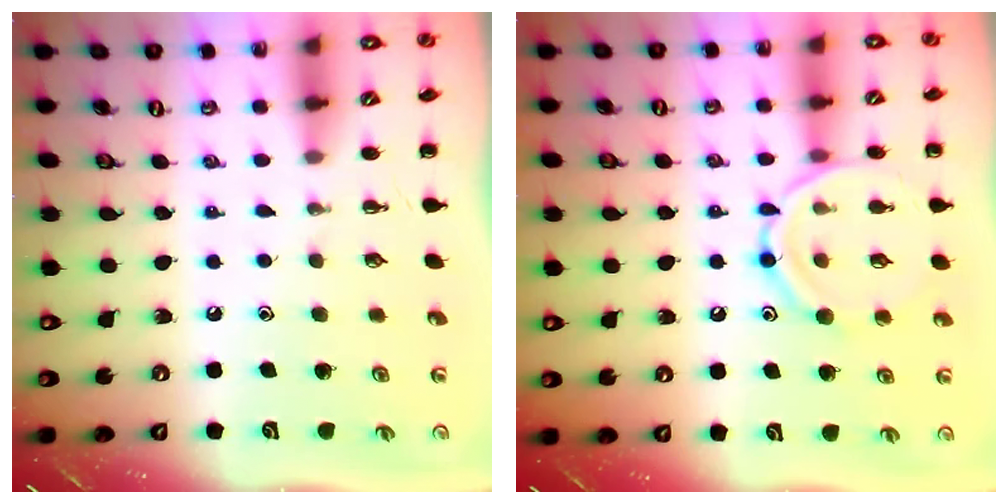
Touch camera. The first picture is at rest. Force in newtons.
{"total": 12.4, "press": 12.3, "slide": 1.1}